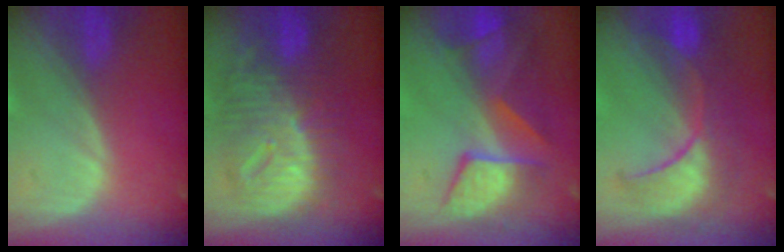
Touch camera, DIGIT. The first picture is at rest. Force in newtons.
{"total": 12.5, "press": 12.4, "slide": 1.3}
{"total": 9.1, "press": 8.5, "slide": 3.2}
{"total": 9.0, "press": 8.8, "slide": 2.0}